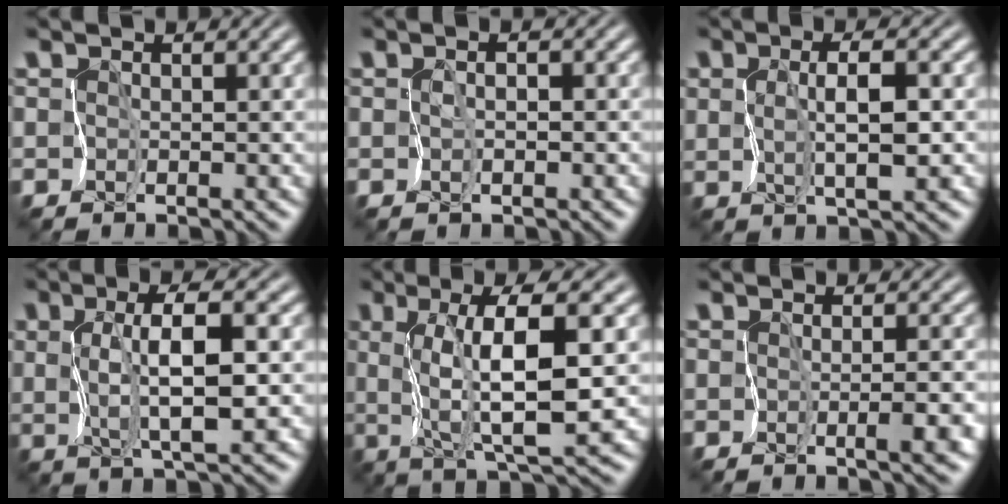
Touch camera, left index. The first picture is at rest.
{"total": 1.4, "force": [-0.6, 0.8, 1.0], "torque": [-0.008, 0.001, -0.002]}
{"total": 3.4, "force": [0.1, 1.1, 3.2], "torque": [-0.065, -0.001, 0.007]}
{"total": 5.2, "force": [0.5, 1.5, 4.9], "torque": [-0.095, -0.001, 0.012]}
{"total": 8.0, "force": [1.3, 1.4, 7.8], "torque": [-0.130, 0.000, 0.028]}
{"total": 2.5, "force": [-1.0, 0.5, 2.2], "torque": [-0.031, -0.007, -0.013]}